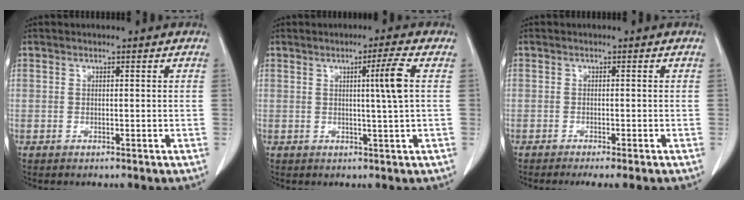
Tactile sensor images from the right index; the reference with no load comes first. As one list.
[{"total": 4.5, "force": [0.8, -1.3, 4.2], "torque": [-0.072, -0.005, 0.014]}, {"total": 4.0, "force": [-3.2, -0.1, 2.3], "torque": [-0.024, -0.009, -0.044]}]